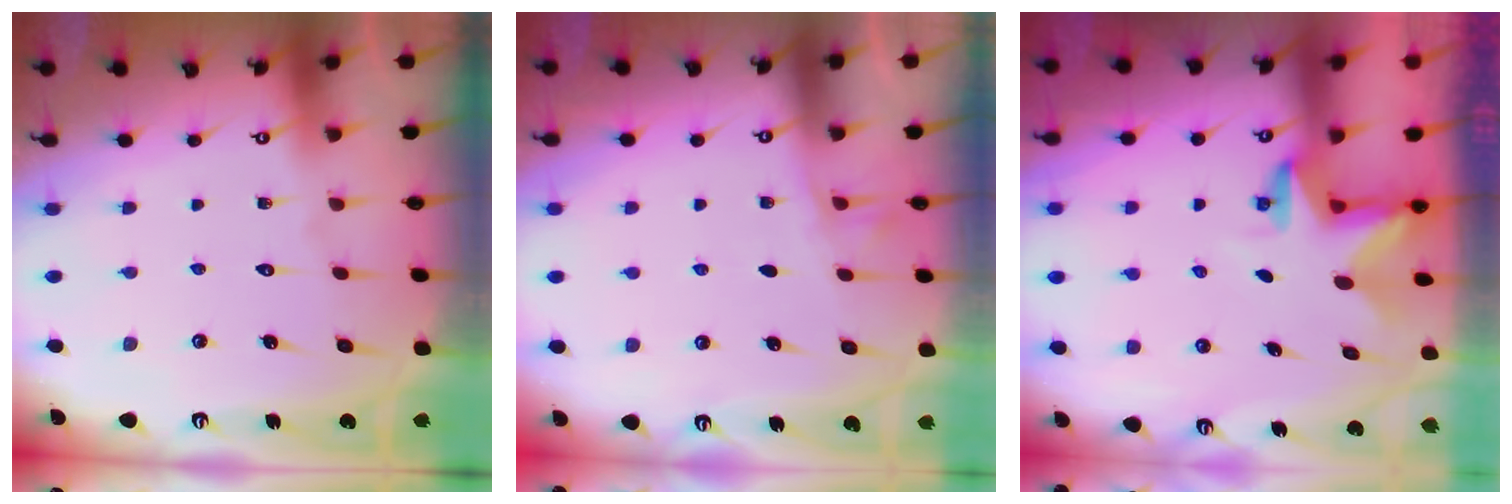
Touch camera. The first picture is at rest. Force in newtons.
{"total": 2.9, "press": 2.9, "slide": 0.4}
{"total": 2.8, "press": 2.8, "slide": 0.3}